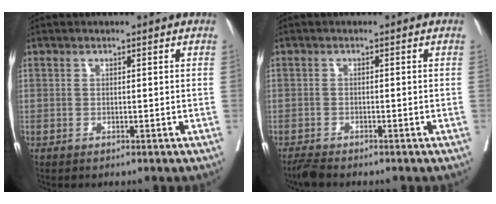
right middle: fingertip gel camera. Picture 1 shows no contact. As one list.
[{"total": 2.1, "force": [-2.0, 0.1, 0.8], "torque": [-0.017, -0.007, -0.036]}]